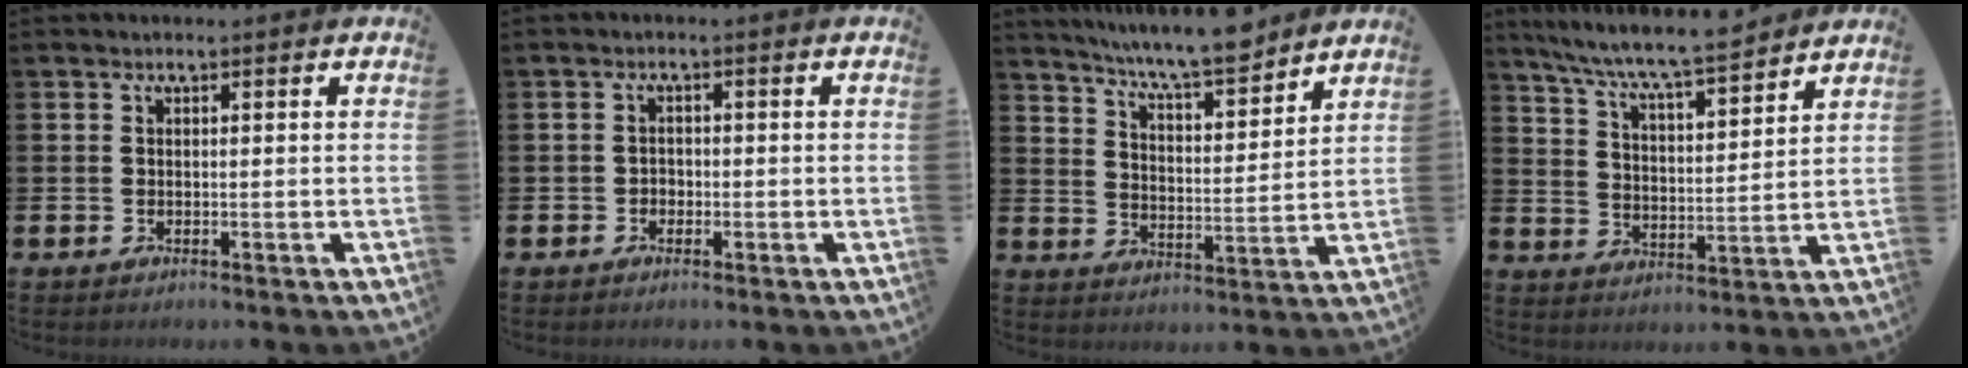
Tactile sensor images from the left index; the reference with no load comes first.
{"total": 1.3, "force": [-0.7, 1.1, 0.3], "torque": [-0.007, 0.003, -0.016]}
{"total": 8.2, "force": [7.8, 0.5, 2.6], "torque": [-0.073, -0.048, 0.139]}
{"total": 7.6, "force": [7.3, 0.1, 2.3], "torque": [-0.079, -0.051, 0.126]}